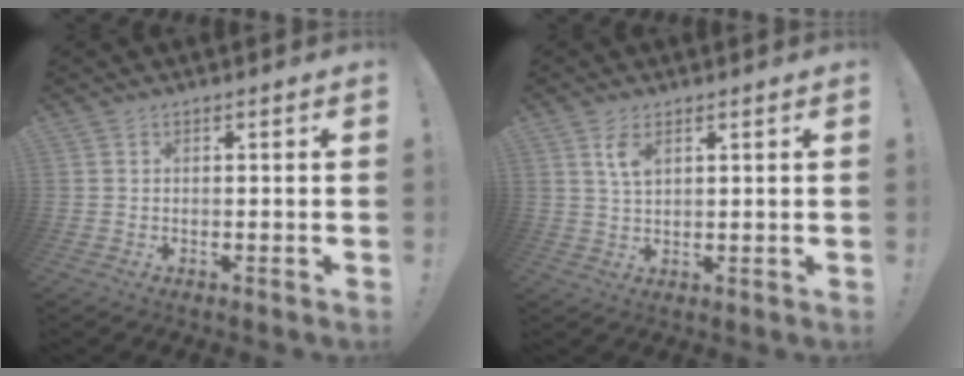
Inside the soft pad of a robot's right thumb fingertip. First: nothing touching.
{"total": 4.6, "force": [2.3, 2.1, 3.3], "torque": [-0.061, -0.007, 0.040]}